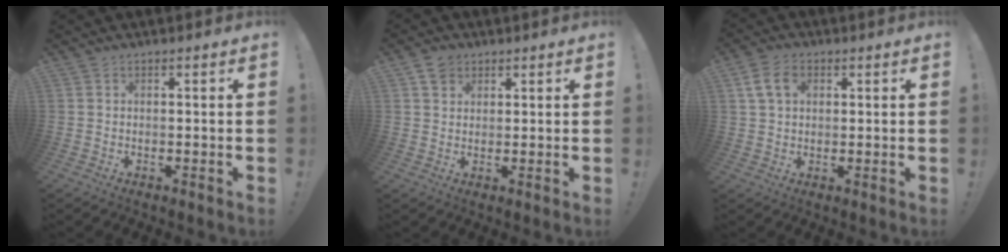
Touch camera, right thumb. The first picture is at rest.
{"total": 3.7, "force": [2.2, 2.8, 1.0], "torque": [-0.020, -0.001, 0.042]}
{"total": 7.5, "force": [2.5, 5.0, 4.9], "torque": [-0.094, 0.006, 0.049]}